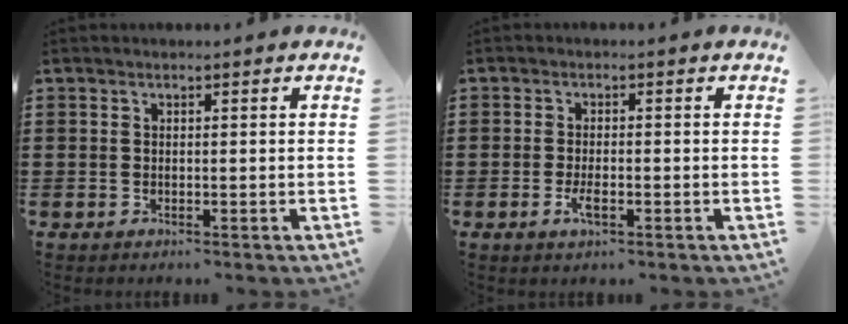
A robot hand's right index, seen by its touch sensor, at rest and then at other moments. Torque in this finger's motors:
{"motor_torque": [2.14, 0.00, 0.07, 0.03]}